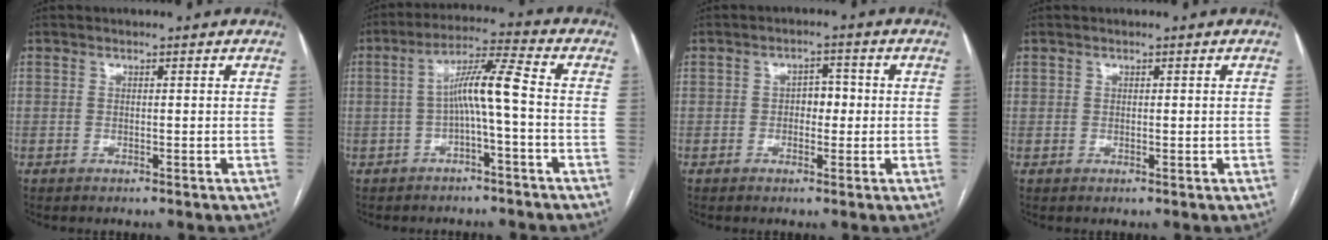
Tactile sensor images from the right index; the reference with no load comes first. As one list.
[{"total": 7.3, "force": [-0.9, 0.0, 7.3], "torque": [-0.128, 0.027, -0.017]}, {"total": 3.2, "force": [-0.1, 2.0, 2.5], "torque": [-0.031, 0.011, -0.003]}, {"total": 0.7, "force": [0.4, 0.6, 0.3], "torque": [-0.001, 0.002, 0.007]}]